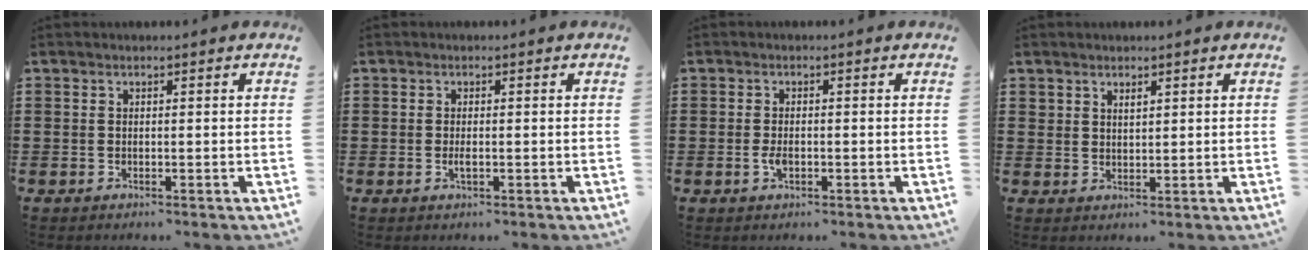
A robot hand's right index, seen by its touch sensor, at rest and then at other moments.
{"total": 1.3, "force": [-0.3, 0.3, 1.2], "torque": [-0.030, -0.007, -0.007]}
{"total": 2.0, "force": [-0.6, 0.9, 1.7], "torque": [-0.041, -0.004, -0.012]}
{"total": 1.6, "force": [1.4, 0.7, 0.4], "torque": [-0.009, 0.002, 0.027]}